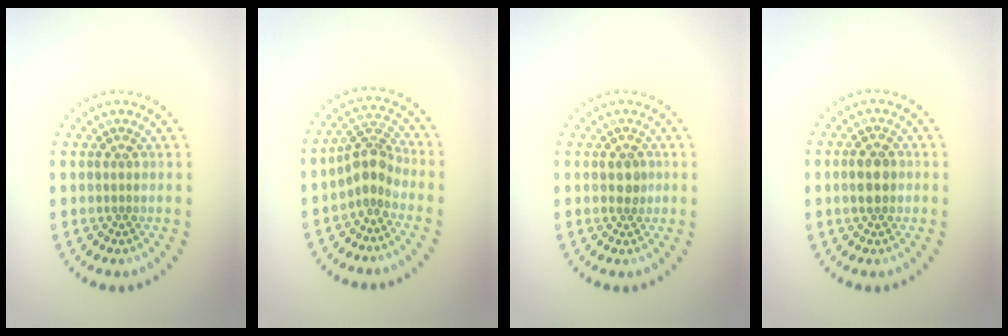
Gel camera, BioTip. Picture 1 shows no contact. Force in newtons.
{"total": 2.7, "press": 2.1, "slide": 1.8}
{"total": 1.3, "press": 1.3, "slide": 0.4}
{"total": 2.2, "press": 2.2, "slide": 0.2}